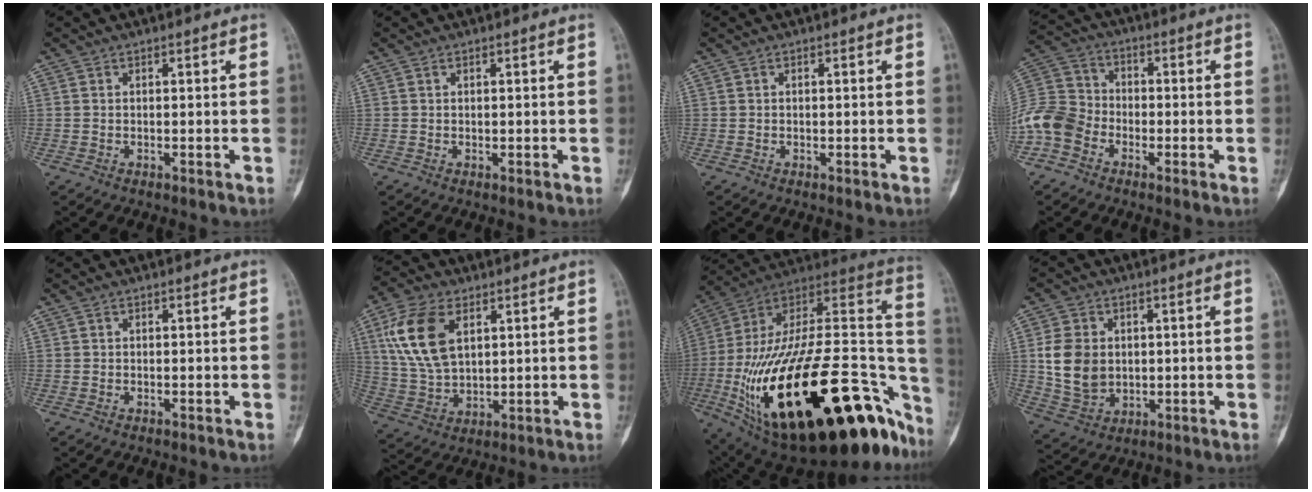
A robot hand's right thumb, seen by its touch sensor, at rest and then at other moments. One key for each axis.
{"total": 0.0}
{"total": 0.0}
{"total": 9.9, "fx": -4.5, "fy": 7.6, "fz": 4.4, "tx": -0.080, "ty": 0.036, "tz": -0.103}
{"total": 0.0}
{"total": 13.4, "fx": 4.7, "fy": 7.8, "fz": 9.8, "tx": -0.189, "ty": -0.008, "tz": 0.098}
{"total": 48.2, "fx": -19.6, "fy": 19.5, "fz": 39.5, "tx": -0.574, "ty": 0.046, "tz": -0.306}
{"total": 10.0, "fx": 0.9, "fy": 7.8, "fz": 6.2, "tx": -0.099, "ty": -0.006, "tz": 0.026}